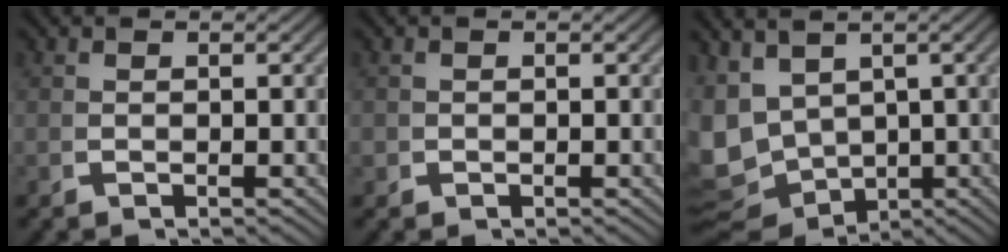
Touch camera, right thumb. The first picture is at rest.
{"total": 0.6, "force": [0.0, 0.6, 0.0], "torque": [0.000, -0.006, 0.000]}
{"total": 9.9, "force": [-0.7, 8.4, 5.3], "torque": [-0.129, -0.034, 0.002]}